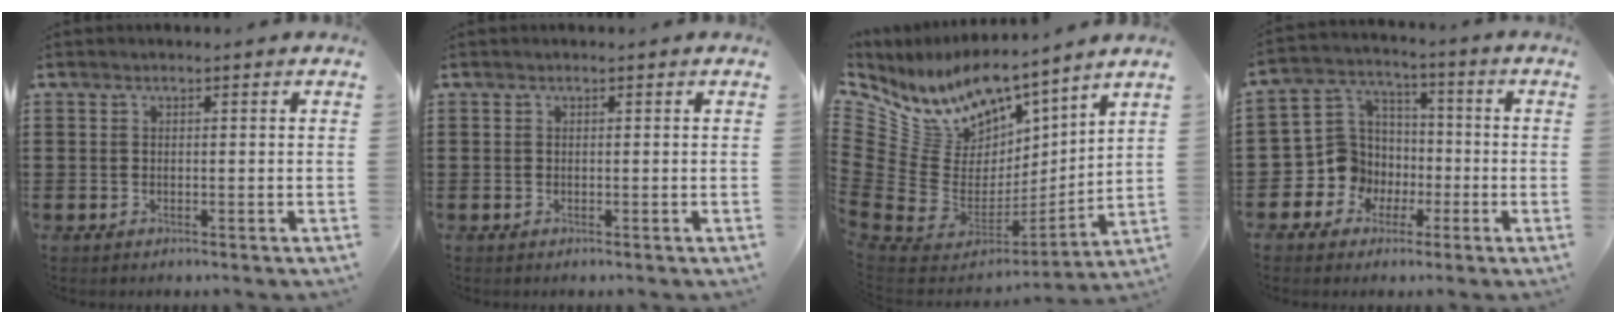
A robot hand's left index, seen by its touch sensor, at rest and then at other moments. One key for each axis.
{"total": 0.0}
{"total": 10.0, "fx": 7.4, "fy": 5.9, "fz": 3.3, "tx": -0.118, "ty": -0.081, "tz": 0.134}
{"total": 8.9, "fx": -2.2, "fy": 8.4, "fz": 1.9, "tx": -0.101, "ty": 0.001, "tz": -0.043}